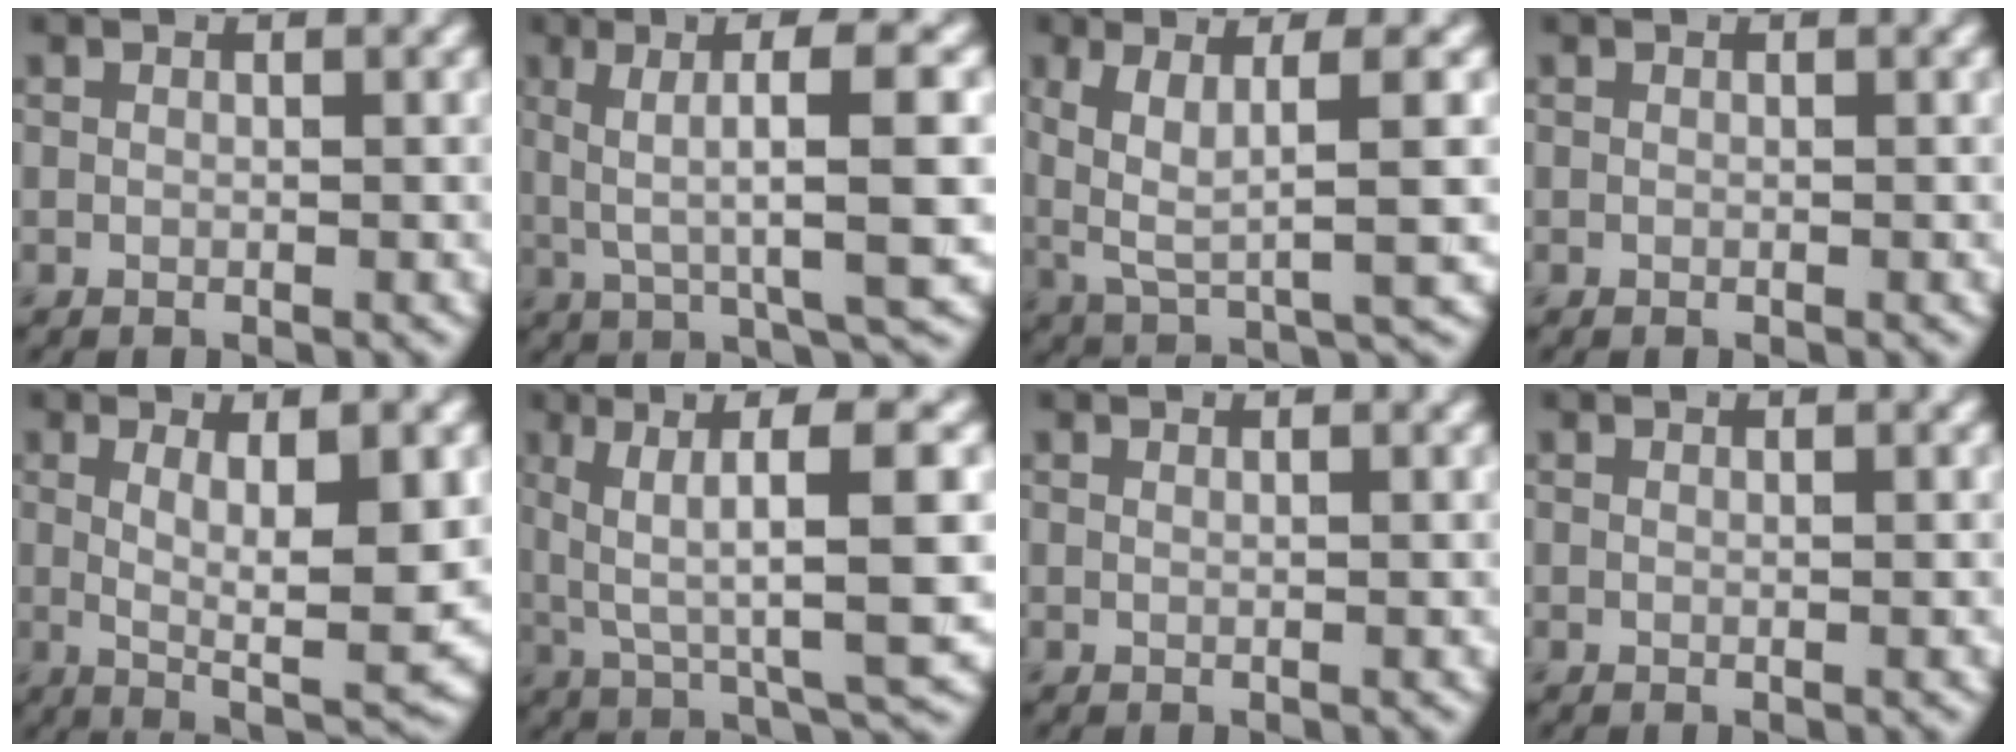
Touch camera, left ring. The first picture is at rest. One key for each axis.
{"total": 8.7, "fx": 1.0, "fy": 1.7, "fz": 8.4, "tx": -0.132, "ty": 0.010, "tz": 0.019}
{"total": 6.7, "fx": 1.2, "fy": 1.6, "fz": 6.4, "tx": -0.119, "ty": 0.003, "tz": 0.024}
{"total": 0.0}
{"total": 8.2, "fx": 0.4, "fy": 1.9, "fz": 8.0, "tx": -0.122, "ty": -0.004, "tz": 0.009}
{"total": 9.9, "fx": 1.8, "fy": 2.3, "fz": 9.5, "tx": -0.151, "ty": 0.006, "tz": 0.036}
{"total": 0.9, "fx": 0.5, "fy": 0.4, "fz": 0.7, "tx": -0.004, "ty": -0.001, "tz": -0.003}
{"total": 1.0, "fx": 0.3, "fy": 0.4, "fz": 0.8, "tx": -0.006, "ty": 0.002, "tz": -0.003}